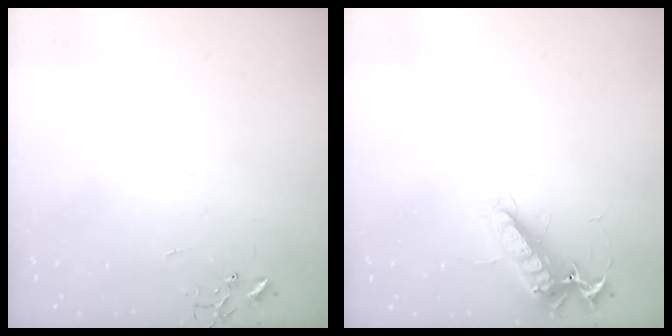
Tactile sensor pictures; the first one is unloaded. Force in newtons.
{"total": 12.9, "press": 12.8, "slide": 1.4}